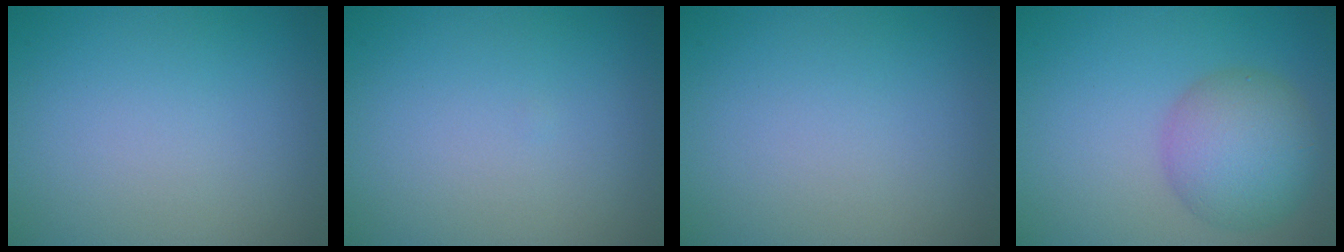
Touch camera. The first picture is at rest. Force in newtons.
{"total": 0.0}
{"total": 0.0}
{"total": 5.8, "press": 5.8, "slide": 0.2}